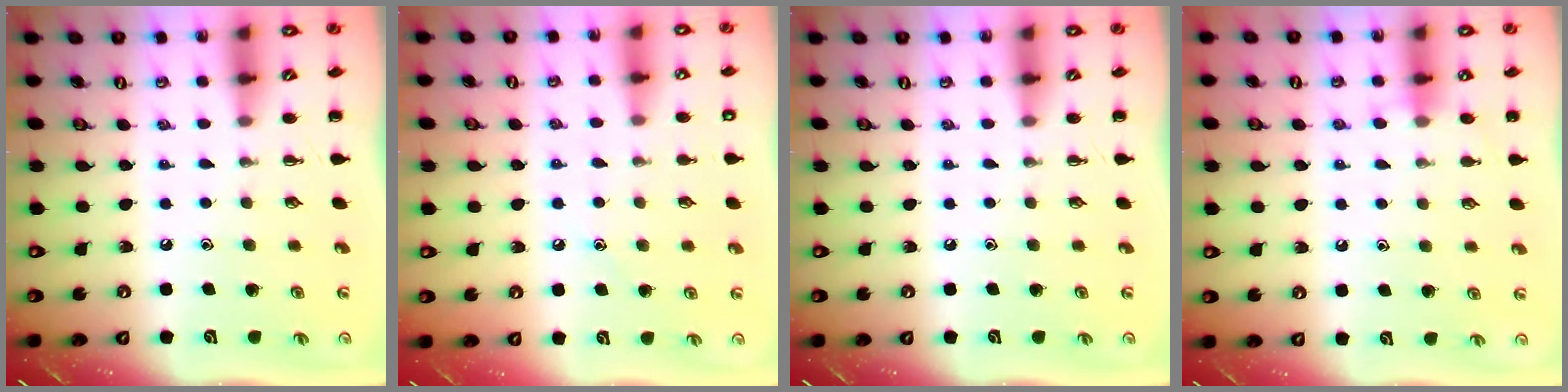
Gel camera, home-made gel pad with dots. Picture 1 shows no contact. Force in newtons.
{"total": 6.7, "press": 6.5, "slide": 1.8}
{"total": 0.0}
{"total": 6.9, "press": 6.4, "slide": 2.7}